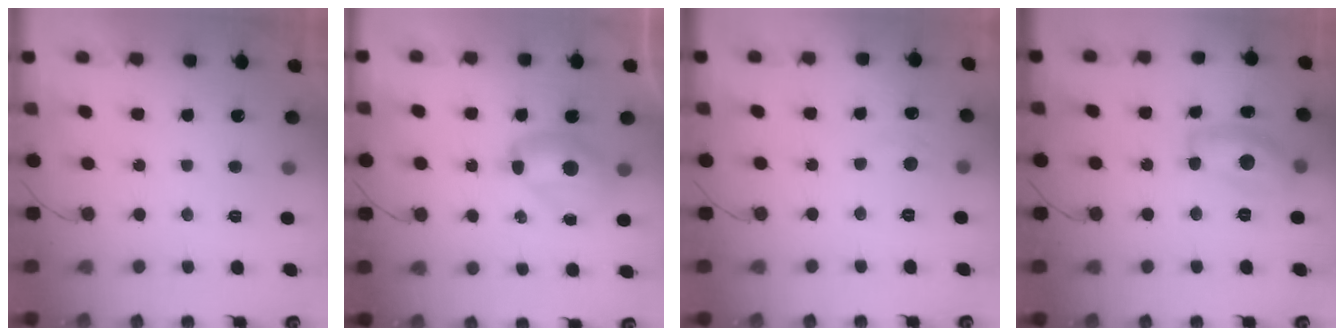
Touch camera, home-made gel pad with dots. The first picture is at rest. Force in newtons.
{"total": 9.0, "press": 9.0, "slide": 0.8}
{"total": 5.3, "press": 5.3, "slide": 0.7}
{"total": 13.3, "press": 13.3, "slide": 0.6}